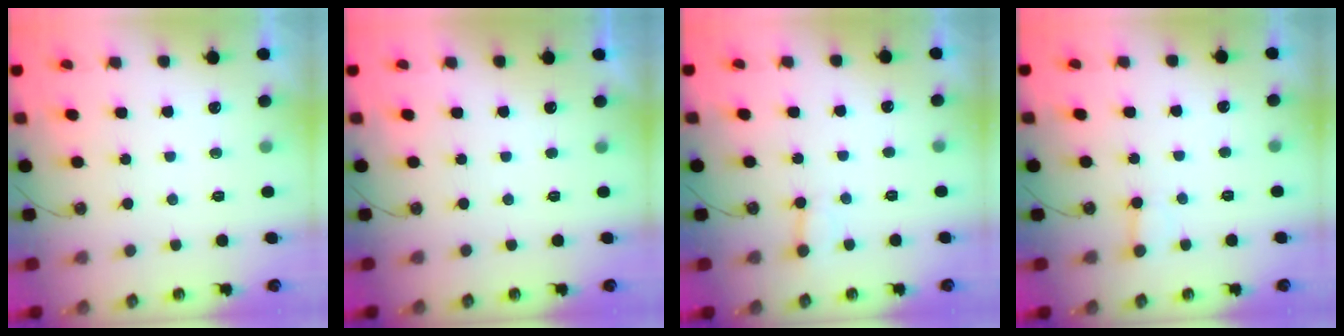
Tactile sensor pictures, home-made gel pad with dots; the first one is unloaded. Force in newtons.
{"total": 0.0}
{"total": 4.9, "press": 4.8, "slide": 0.7}
{"total": 2.5, "press": 2.5, "slide": 0.1}